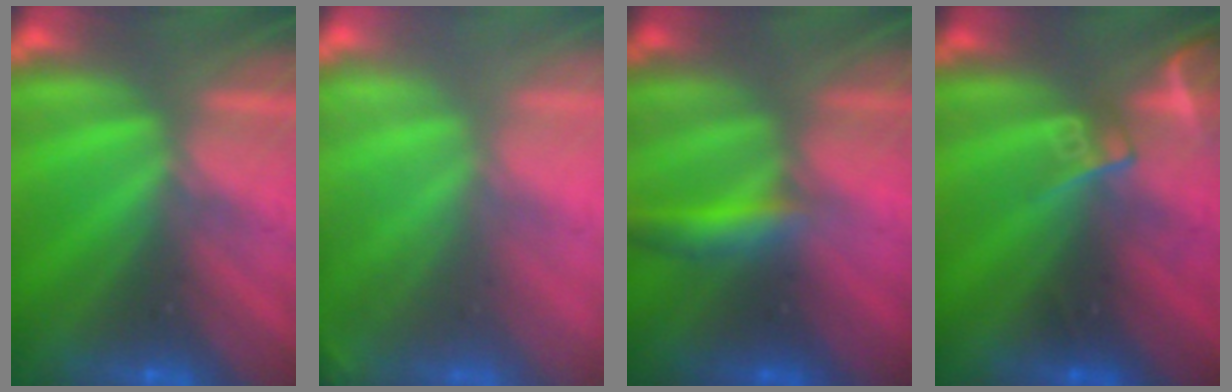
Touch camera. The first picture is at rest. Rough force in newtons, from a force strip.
{"total": 1.8}
{"total": 2.7}
{"total": 2.7}